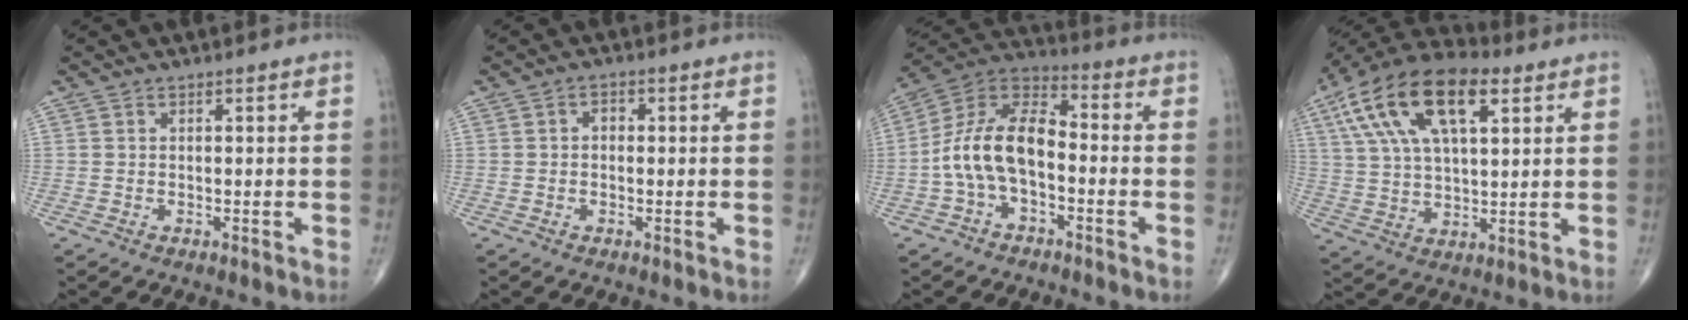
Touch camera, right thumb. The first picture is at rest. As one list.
[{"total": 1.7, "force": [0.1, 1.2, 1.1], "torque": [-0.011, 0.009, -0.002]}, {"total": 13.1, "force": [-2.6, 7.1, 10.7], "torque": [-0.201, 0.044, -0.058]}, {"total": 20.0, "force": [8.3, 9.1, 15.8], "torque": [-0.296, 0.010, 0.145]}]